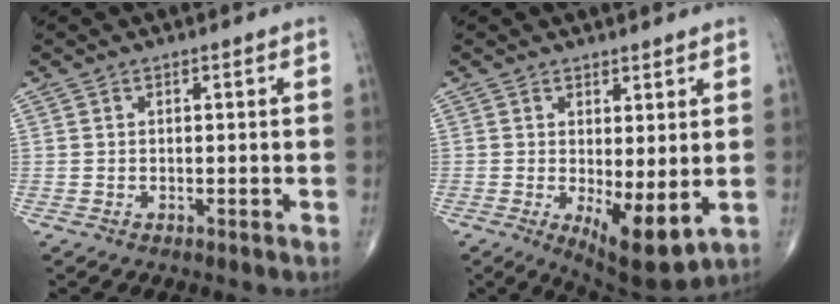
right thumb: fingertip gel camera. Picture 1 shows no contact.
{"total": 8.6, "force": [-1.0, 3.2, 7.9], "torque": [-0.117, -0.025, -0.003]}